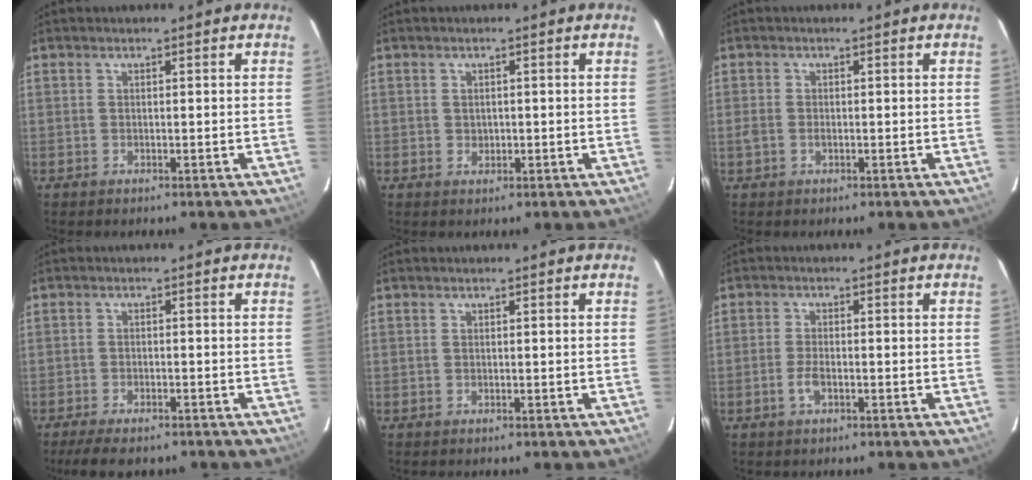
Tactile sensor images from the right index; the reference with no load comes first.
{"total": 1.2, "force": [0.0, 1.1, 0.4], "torque": [-0.003, 0.002, 0.002]}
{"total": 1.9, "force": [-0.6, 1.2, 1.3], "torque": [-0.027, -0.001, -0.011]}
{"total": 7.4, "force": [-6.0, 2.1, 3.7], "torque": [-0.088, -0.023, -0.098]}
{"total": 0.0}
{"total": 2.8, "force": [-1.2, 1.1, 2.3], "torque": [-0.053, 0.000, -0.025]}